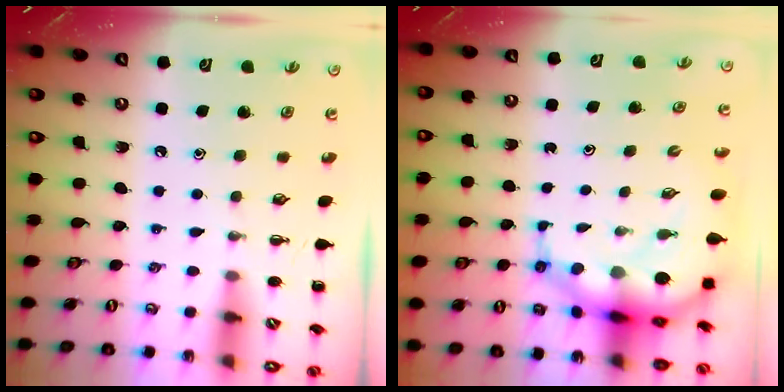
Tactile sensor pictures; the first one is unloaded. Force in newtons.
{"total": 10.6, "press": 10.1, "slide": 3.1}